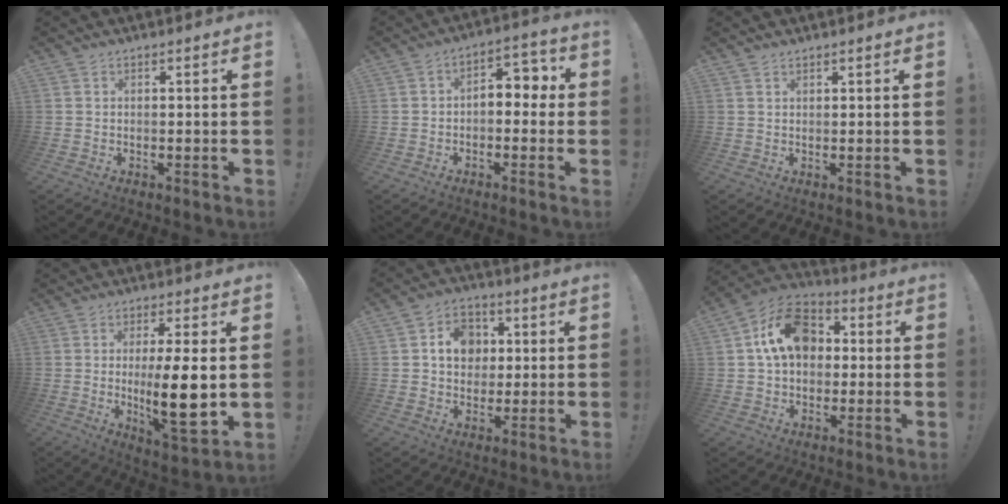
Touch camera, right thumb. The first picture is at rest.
{"total": 7.0, "force": [-0.1, 4.6, 5.4], "torque": [-0.067, 0.004, -0.003]}
{"total": 0.9, "force": [0.8, 0.3, 0.2], "torque": [-0.004, -0.001, 0.016]}
{"total": 14.4, "force": [-0.2, 3.4, 13.9], "torque": [-0.224, -0.016, -0.005]}
{"total": 10.8, "force": [2.4, 9.4, 4.9], "torque": [-0.065, -0.001, 0.050]}
{"total": 16.6, "force": [4.0, 12.1, 10.6], "torque": [-0.163, 0.010, 0.075]}